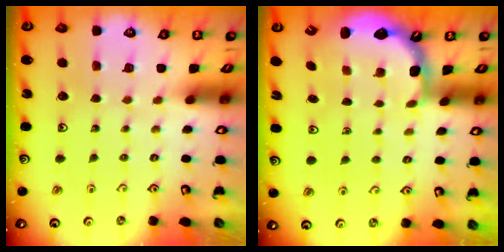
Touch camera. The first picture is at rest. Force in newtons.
{"total": 2.6, "press": 2.3, "slide": 1.3}